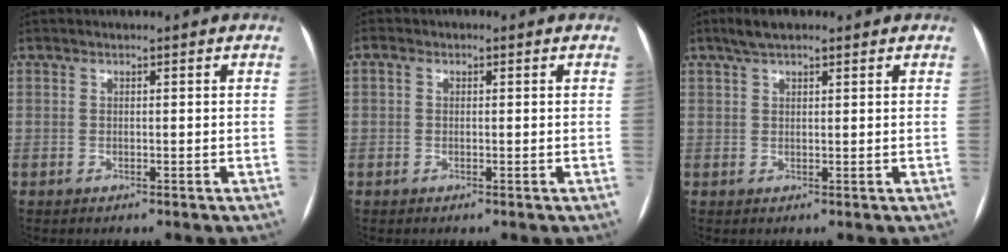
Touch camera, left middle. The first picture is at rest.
{"total": 1.0, "force": [0.1, 0.7, 0.6], "torque": [-0.015, 0.007, -0.002]}
{"total": 4.2, "force": [3.0, 1.3, 2.7], "torque": [-0.056, 0.021, 0.051]}